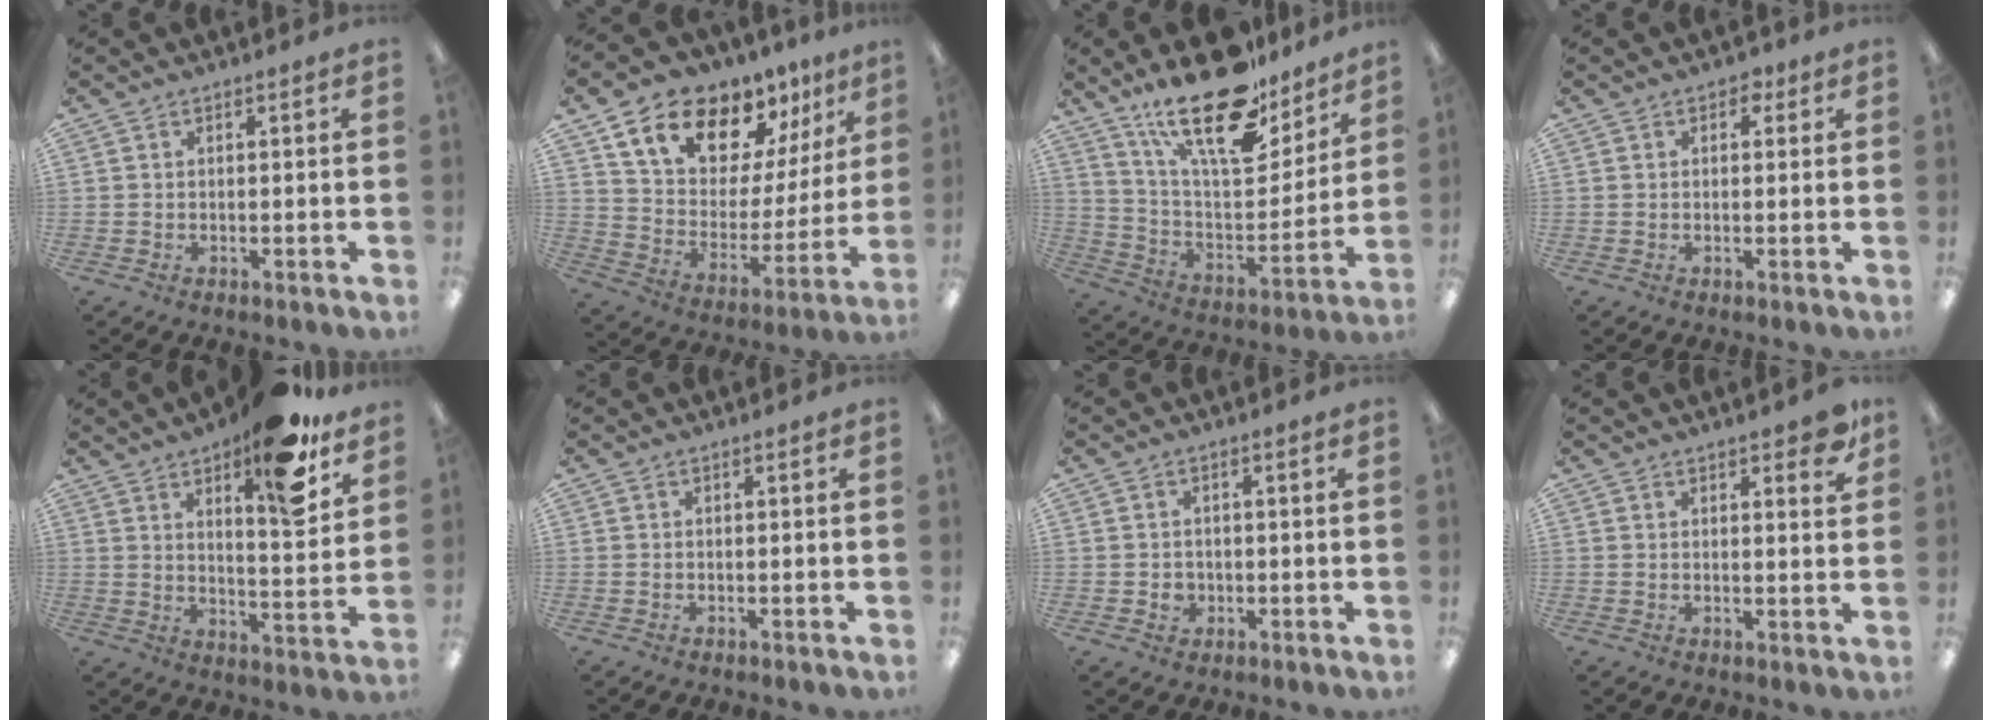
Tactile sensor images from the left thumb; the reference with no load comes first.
{"total": 15.3, "force": [12.2, 7.5, 5.3], "torque": [-0.111, -0.090, 0.221]}
{"total": 24.5, "force": [17.6, 9.4, 14.2], "torque": [-0.227, -0.106, 0.301]}
{"total": 2.1, "force": [1.0, 1.5, 1.1], "torque": [-0.007, -0.001, 0.014]}
{"total": 16.5, "force": [11.2, 5.1, 11.0], "torque": [-0.151, -0.068, 0.177]}
{"total": 0.0}
{"total": 2.4, "force": [-0.2, 2.3, 0.9], "torque": [-0.010, 0.001, -0.006]}
{"total": 4.4, "force": [3.3, 1.5, 2.5], "torque": [-0.024, -0.015, 0.052]}